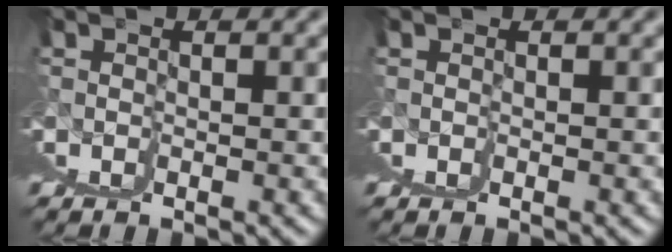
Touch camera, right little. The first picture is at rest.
{"total": 0.0}